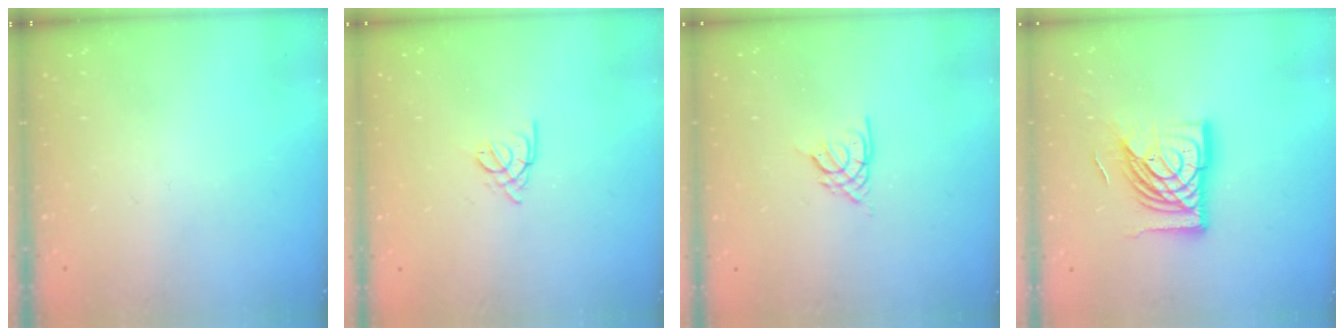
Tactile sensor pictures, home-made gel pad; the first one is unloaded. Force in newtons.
{"total": 1.8, "press": 1.7, "slide": 0.5}
{"total": 2.6, "press": 2.6, "slide": 0.6}
{"total": 19.6, "press": 19.5, "slide": 2.2}